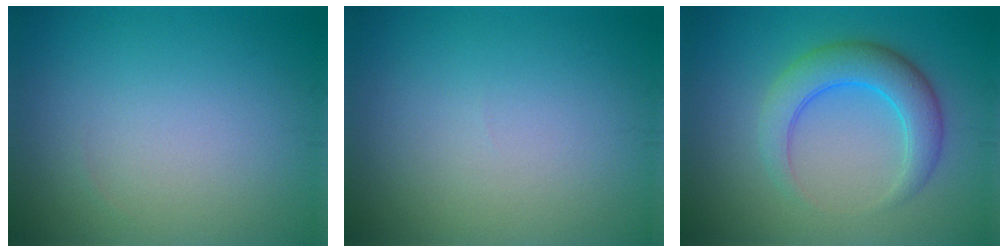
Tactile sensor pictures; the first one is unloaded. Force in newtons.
{"total": 0.0}
{"total": 4.8, "press": 4.8, "slide": 0.1}